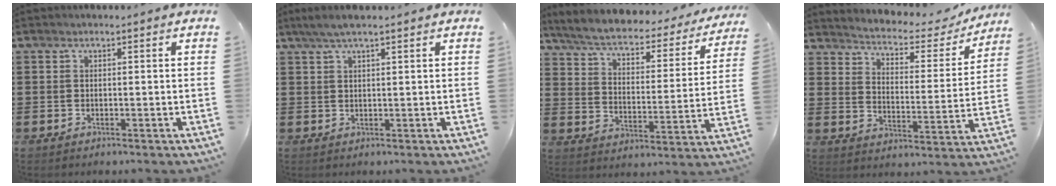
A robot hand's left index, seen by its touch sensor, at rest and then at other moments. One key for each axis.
{"total": 2.9, "fx": 1.9, "fy": 0.3, "fz": 2.2, "tx": -0.046, "ty": 0.002, "tz": 0.034}
{"total": 4.4, "fx": 3.5, "fy": 0.9, "fz": 2.4, "tx": -0.066, "ty": -0.031, "tz": 0.051}
{"total": 2.8, "fx": 2.6, "fy": 0.7, "fz": 0.8, "tx": -0.036, "ty": -0.026, "tz": 0.032}